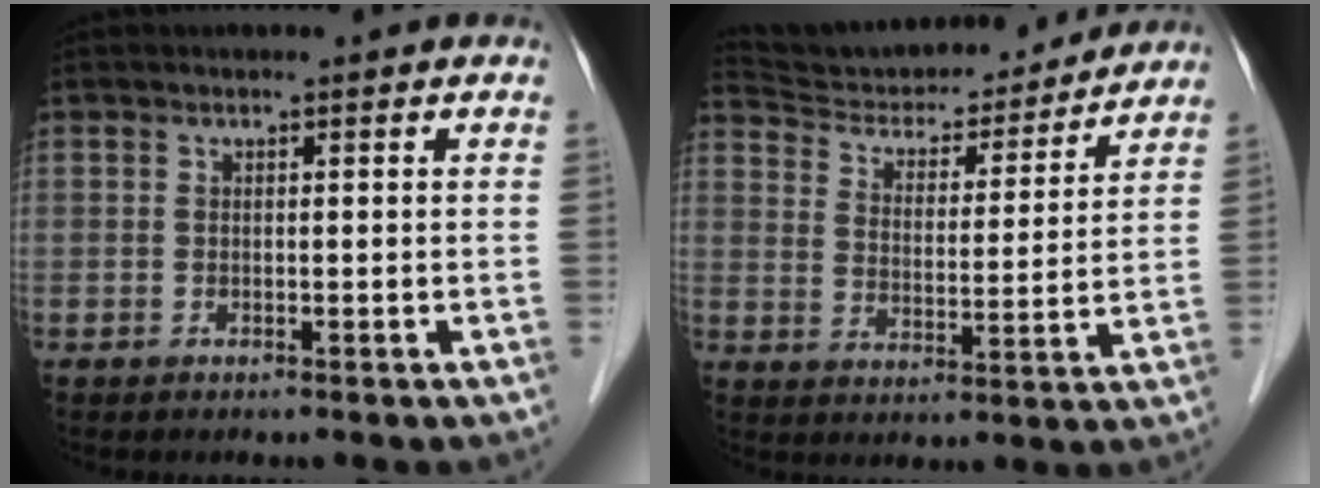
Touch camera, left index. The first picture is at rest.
{"total": 18.6, "force": [17.7, 3.6, 4.4], "torque": [-0.070, 0.004, 0.264]}